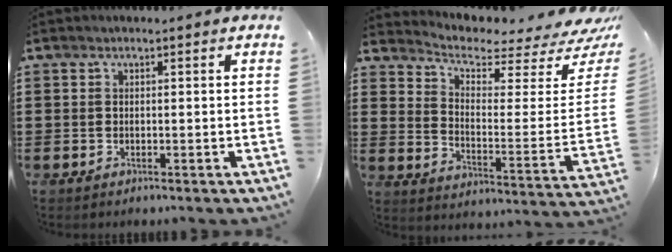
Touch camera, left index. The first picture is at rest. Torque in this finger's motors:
{"motor_torque": [0.98, -1.15, 0.10, 0.02]}